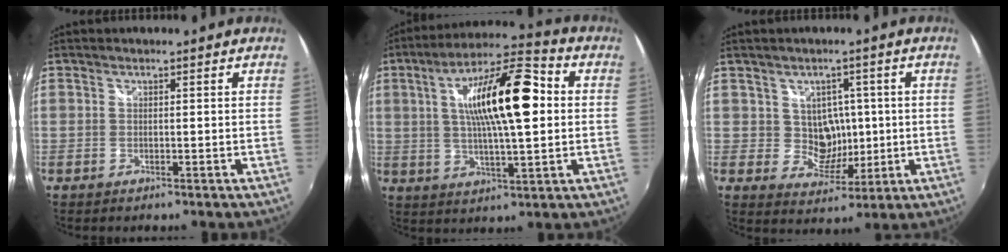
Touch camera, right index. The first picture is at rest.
{"total": 17.4, "force": [3.0, 4.8, 16.4], "torque": [-0.282, 0.022, 0.044]}
{"total": 6.3, "force": [0.8, 5.9, 2.1], "torque": [-0.037, 0.006, 0.022]}